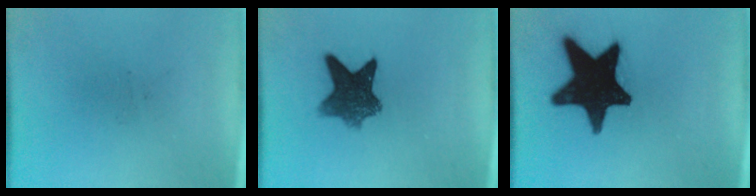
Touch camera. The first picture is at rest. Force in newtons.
{"total": 8.3}
{"total": 18.5}